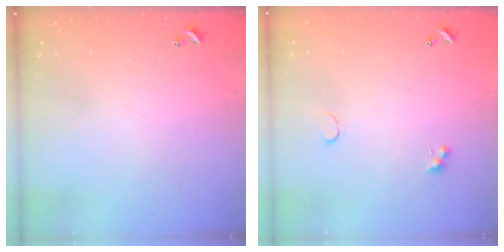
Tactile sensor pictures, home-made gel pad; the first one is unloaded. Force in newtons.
{"total": 0.8, "press": 0.7, "slide": 0.4}